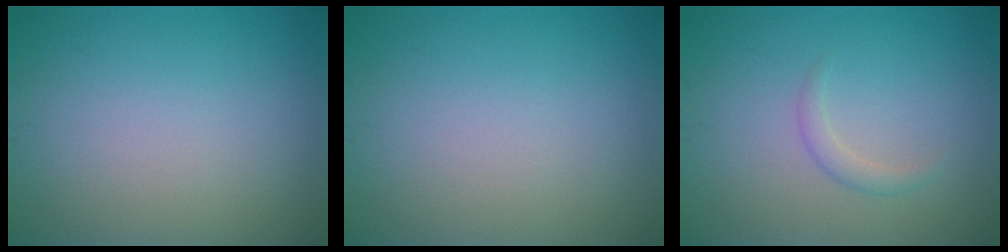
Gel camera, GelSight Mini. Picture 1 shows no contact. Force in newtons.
{"total": 0.0}
{"total": 1.2, "press": 1.2, "slide": 0.1}